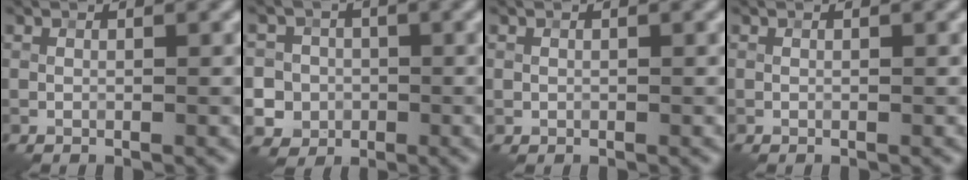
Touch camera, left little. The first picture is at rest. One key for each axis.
{"total": 7.2, "fx": -1.4, "fy": 6.9, "fz": 1.6, "tx": -0.024, "ty": -0.001, "tz": -0.048}
{"total": 0.5, "fx": 0.1, "fy": 0.5, "fz": 0.0, "tx": 0.007, "ty": -0.003, "tz": 0.001}
{"total": 0.0}